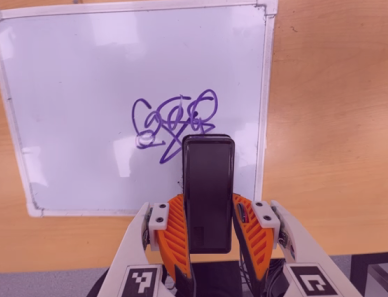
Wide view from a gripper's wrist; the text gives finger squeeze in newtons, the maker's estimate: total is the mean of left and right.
{"total": 3.7, "left": 2.3, "right": 5.0}